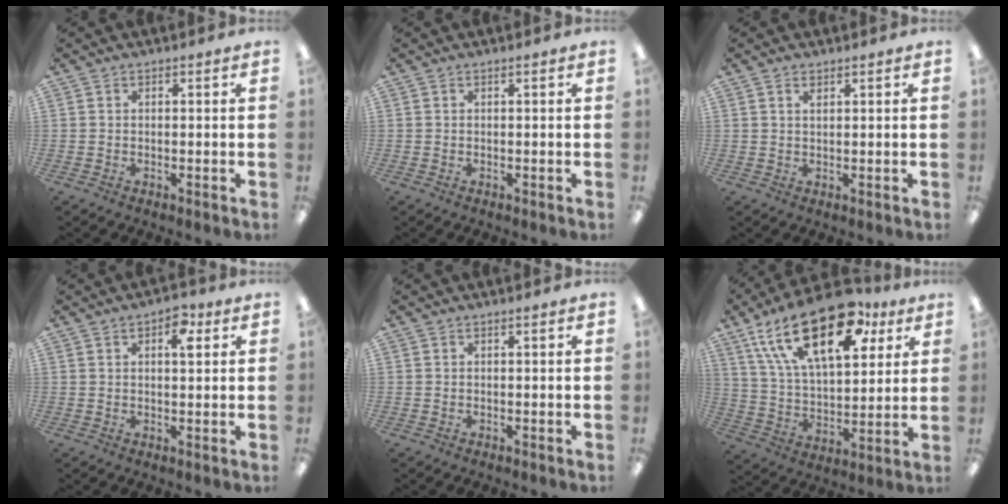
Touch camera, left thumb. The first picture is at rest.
{"total": 0.0}
{"total": 1.4, "force": [1.0, 0.6, 0.7], "torque": [-0.017, 0.000, 0.018]}
{"total": 5.0, "force": [2.4, 2.3, 3.7], "torque": [-0.047, -0.006, 0.034]}
{"total": 0.0}
{"total": 24.6, "force": [14.2, 11.6, 16.4], "torque": [-0.287, -0.058, 0.245]}